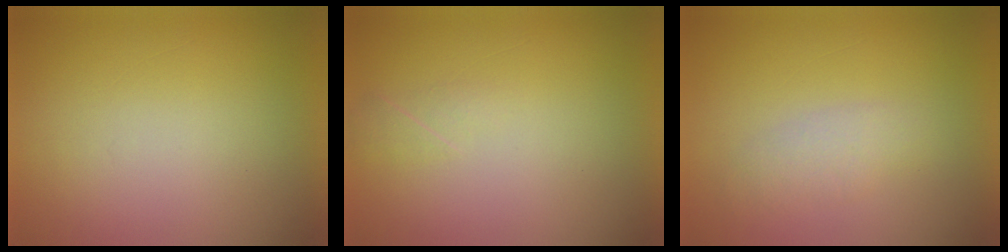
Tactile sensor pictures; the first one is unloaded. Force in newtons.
{"total": 1.6}
{"total": 2.7}